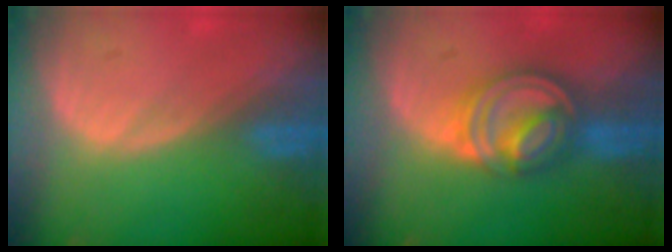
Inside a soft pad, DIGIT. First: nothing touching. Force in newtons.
{"total": 8.0, "press": 6.8, "slide": 4.2}